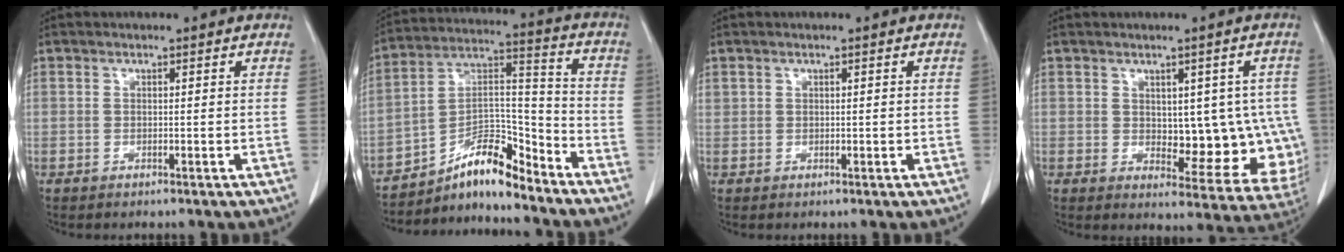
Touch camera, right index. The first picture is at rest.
{"total": 10.3, "force": [-9.0, 2.1, 4.6], "torque": [-0.080, 0.038, -0.156]}
{"total": 0.7, "force": [0.3, 0.5, 0.3], "torque": [-0.006, 0.008, 0.010]}
{"total": 11.3, "force": [0.2, 5.7, 9.7], "torque": [-0.097, 0.005, 0.019]}